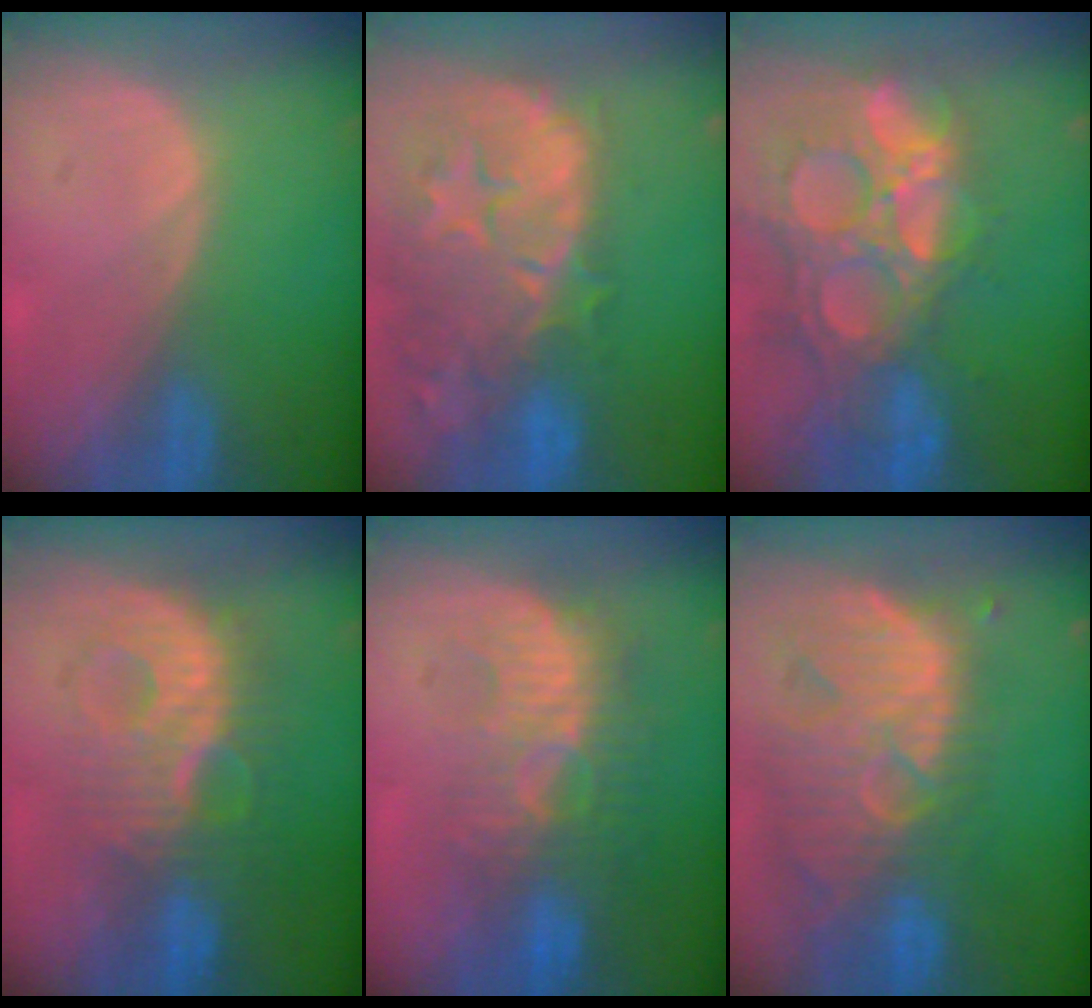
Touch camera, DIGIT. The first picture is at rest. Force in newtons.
{"total": 14.8, "press": 11.8, "slide": 9.0}
{"total": 14.3, "press": 12.2, "slide": 7.6}
{"total": 9.4, "press": 9.3, "slide": 1.6}
{"total": 9.3, "press": 8.8, "slide": 2.9}
{"total": 13.0, "press": 11.3, "slide": 6.5}